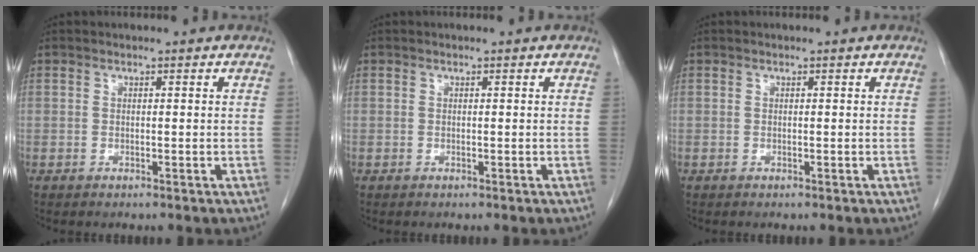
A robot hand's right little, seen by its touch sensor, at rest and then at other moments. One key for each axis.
{"total": 0.0}
{"total": 0.0}